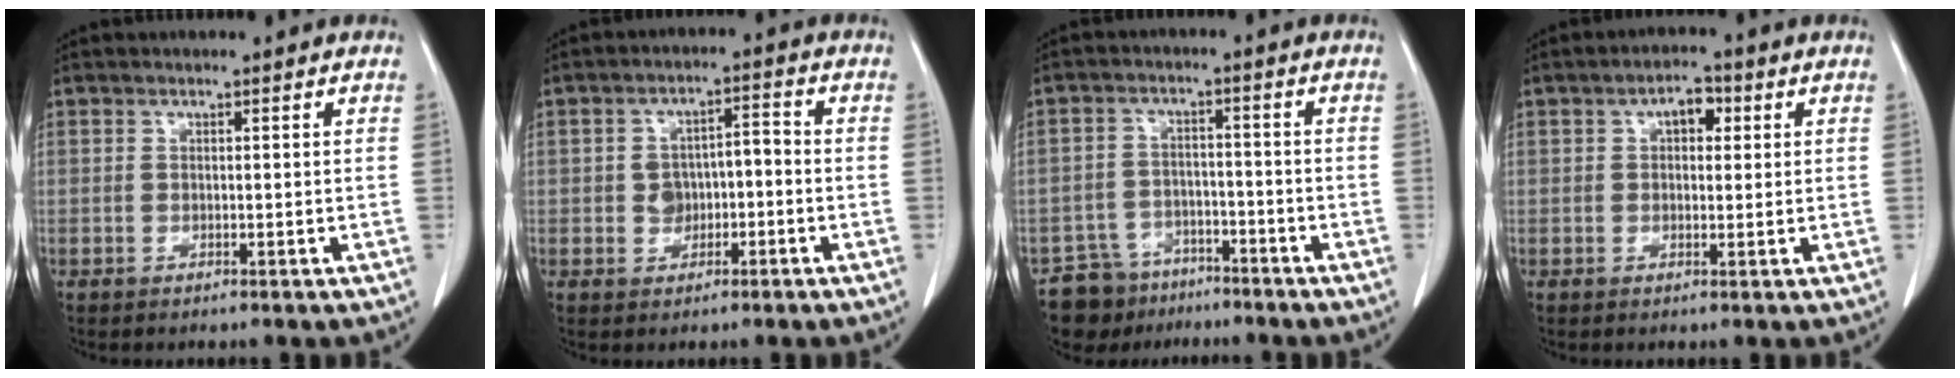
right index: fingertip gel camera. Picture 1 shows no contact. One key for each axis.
{"total": 4.6, "fx": -1.1, "fy": 3.2, "fz": 3.1, "tx": -0.047, "ty": 0.028, "tz": -0.013}
{"total": 7.2, "fx": -5.8, "fy": 4.4, "fz": -0.1, "tx": 0.007, "ty": 0.019, "tz": -0.095}
{"total": 3.7, "fx": 1.2, "fy": 2.0, "fz": 2.9, "tx": -0.043, "ty": 0.013, "tz": 0.016}